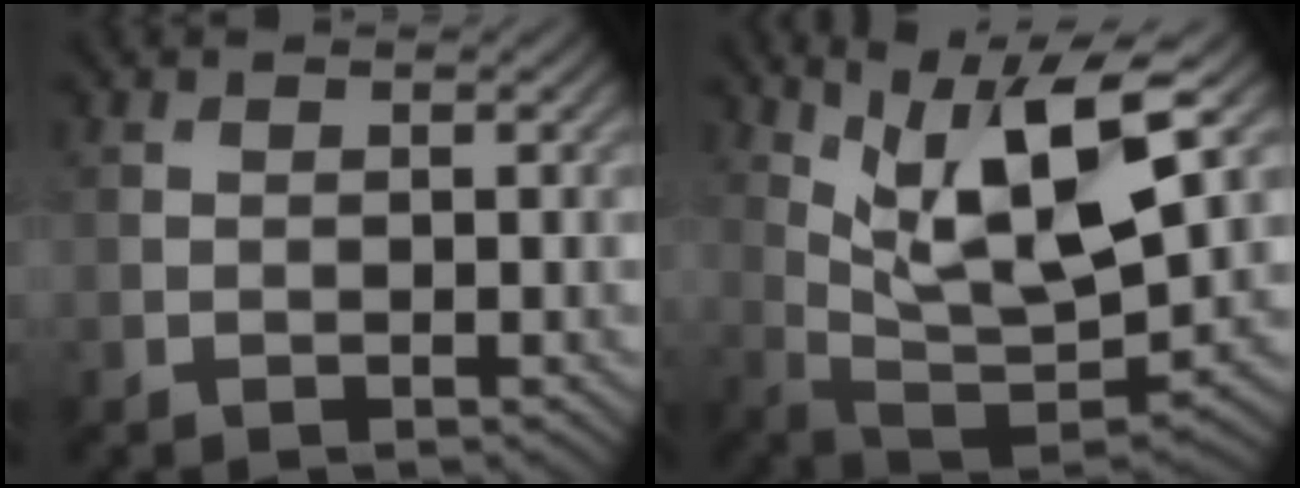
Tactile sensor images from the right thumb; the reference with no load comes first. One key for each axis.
{"total": 13.7, "fx": 6.3, "fy": 4.5, "fz": 11.3, "tx": -0.228, "ty": -0.006, "tz": 0.121}